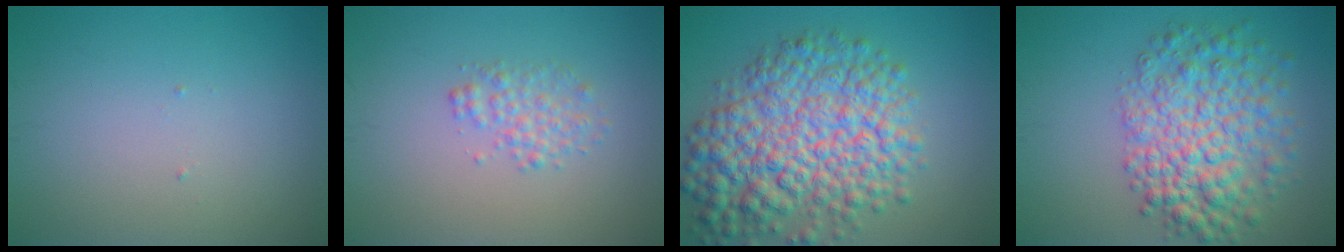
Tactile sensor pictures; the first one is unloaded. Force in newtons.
{"total": 2.0, "press": 2.0, "slide": 0.1}
{"total": 10.3, "press": 10.2, "slide": 0.3}
{"total": 7.3, "press": 7.3, "slide": 0.2}